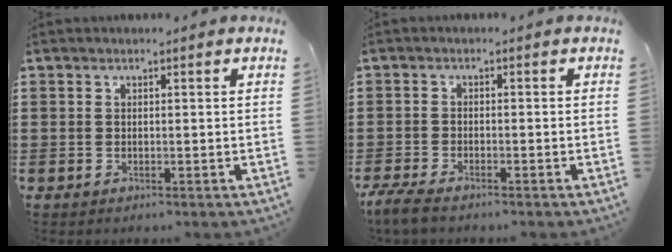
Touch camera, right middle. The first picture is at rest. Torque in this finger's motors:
{"motor_torque": [1.82, 0.32, 0.35, 0.04]}